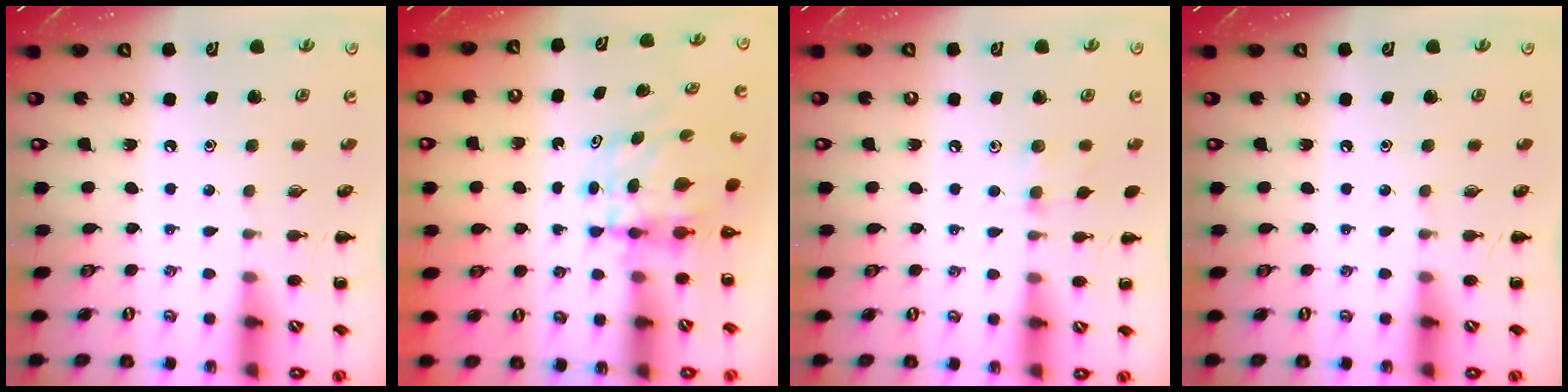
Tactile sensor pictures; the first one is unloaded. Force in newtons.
{"total": 6.0, "press": 5.9, "slide": 1.0}
{"total": 6.6, "press": 6.3, "slide": 2.0}
{"total": 0.0}